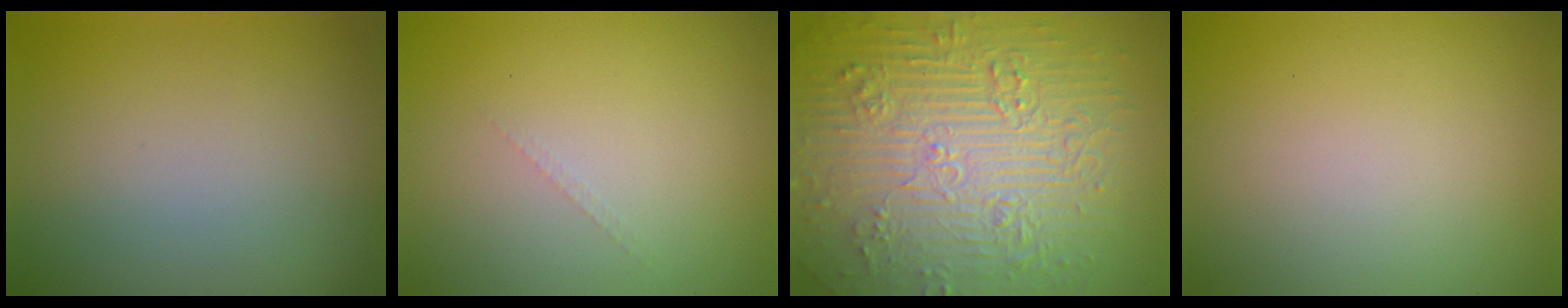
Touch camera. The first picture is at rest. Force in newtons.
{"total": 0.6, "press": 0.6, "slide": 0.1}
{"total": 11.3, "press": 7.5, "slide": 8.4}
{"total": 0.0}